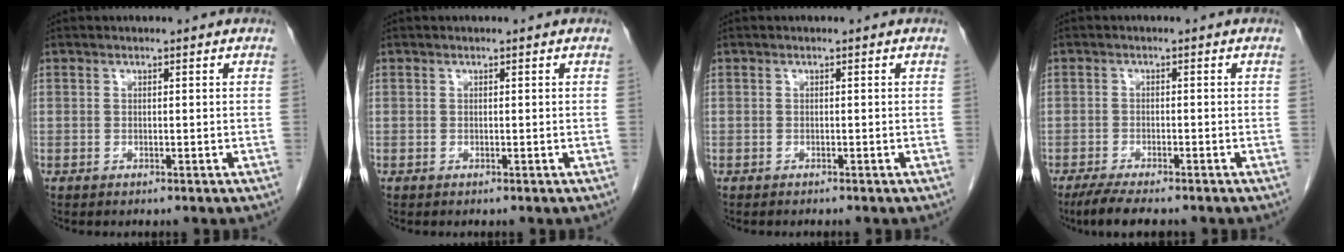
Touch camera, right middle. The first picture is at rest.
{"total": 0.0}
{"total": 0.5, "force": [-0.5, 0.1, 0.1], "torque": [-0.001, 0.000, -0.010]}
{"total": 5.5, "force": [-4.4, 1.1, 3.1], "torque": [-0.056, -0.013, -0.072]}